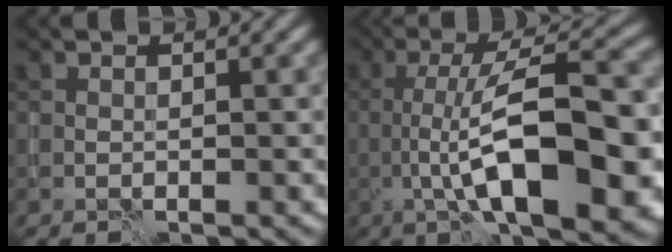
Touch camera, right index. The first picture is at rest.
{"total": 11.1, "force": [-2.8, 3.0, 10.3], "torque": [-0.160, 0.009, -0.051]}